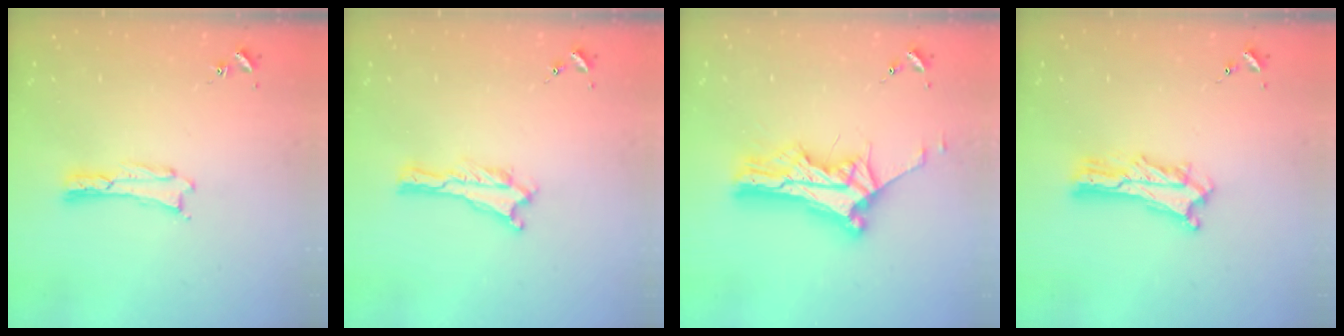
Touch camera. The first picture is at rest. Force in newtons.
{"total": 0.0}
{"total": 11.0, "press": 11.0, "slide": 0.8}
{"total": 4.3, "press": 4.3, "slide": 0.4}